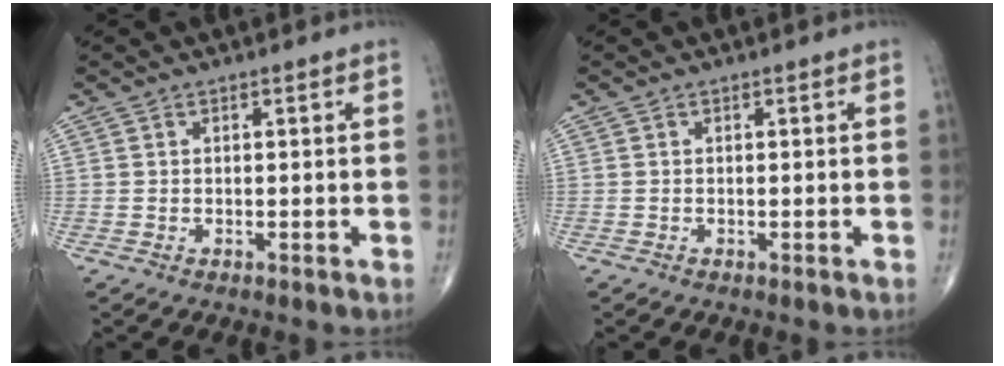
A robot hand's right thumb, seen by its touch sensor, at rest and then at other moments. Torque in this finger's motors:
{"motor_torque": [0.23, 0.03, -0.05, -0.14, -0.01]}